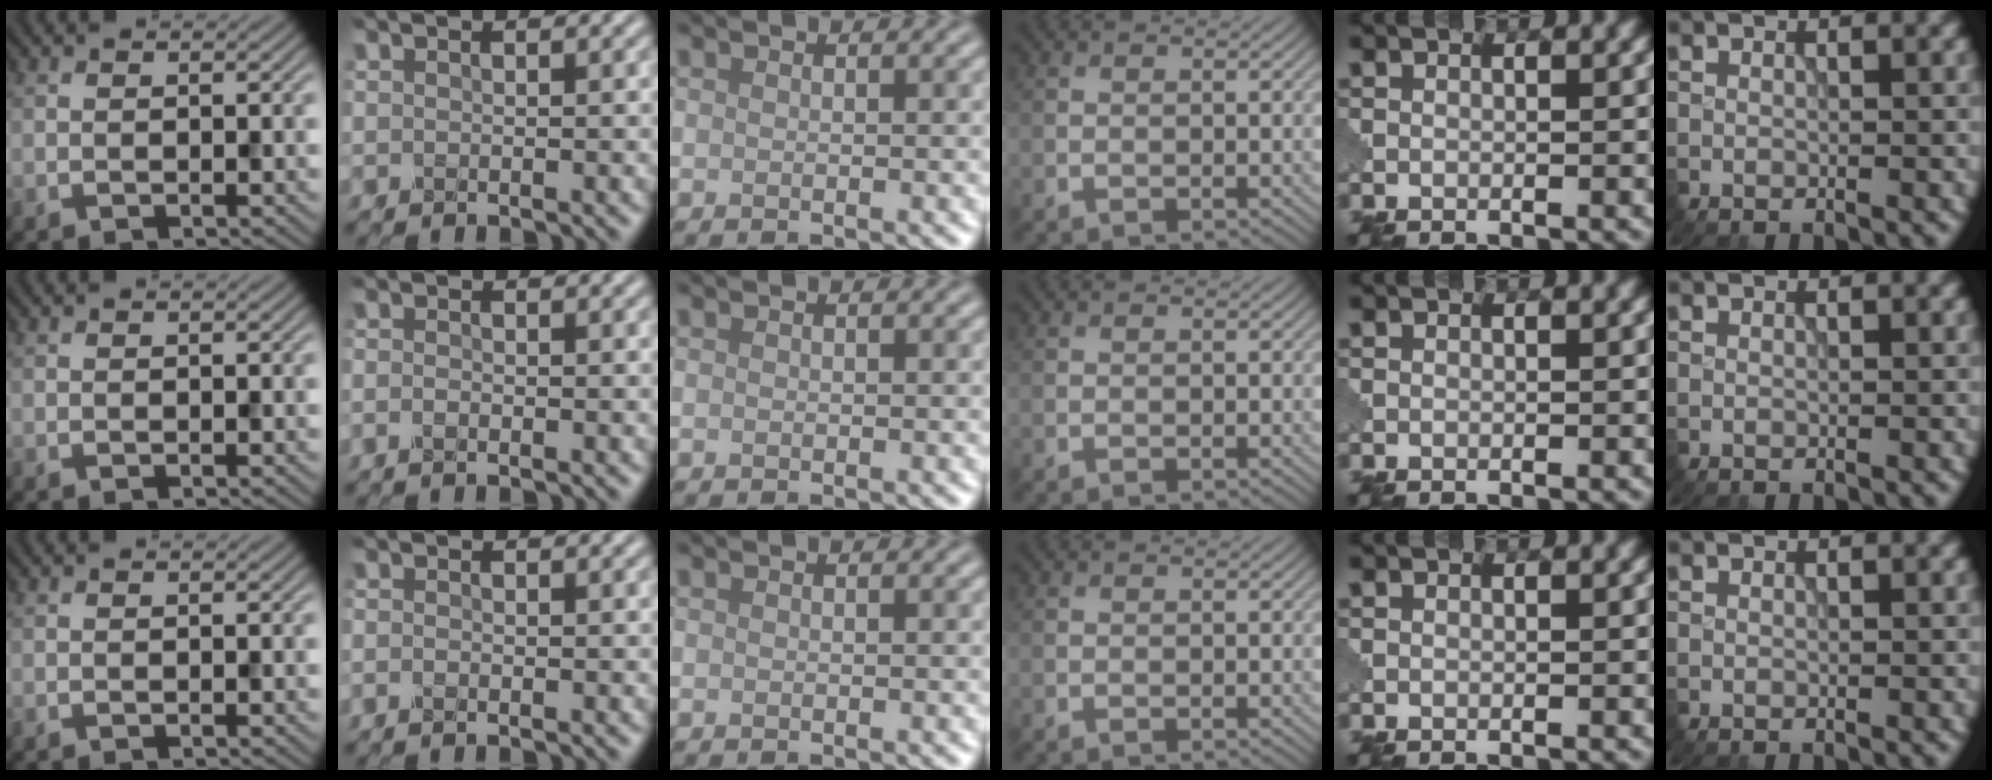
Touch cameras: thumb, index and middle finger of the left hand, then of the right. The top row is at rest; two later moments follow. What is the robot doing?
{"motion": "close", "object": "eyeshadow palette"}